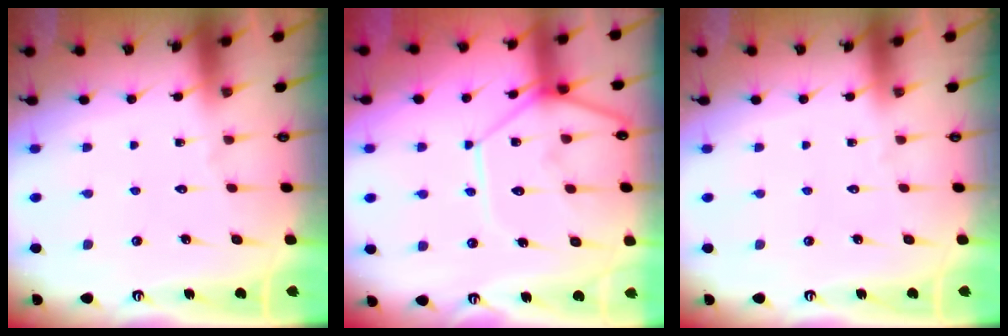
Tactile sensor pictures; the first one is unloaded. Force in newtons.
{"total": 12.1, "press": 12.0, "slide": 1.3}
{"total": 0.0}